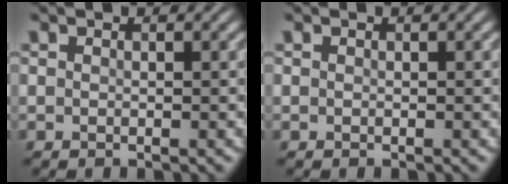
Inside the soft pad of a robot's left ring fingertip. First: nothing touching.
{"total": 0.0}